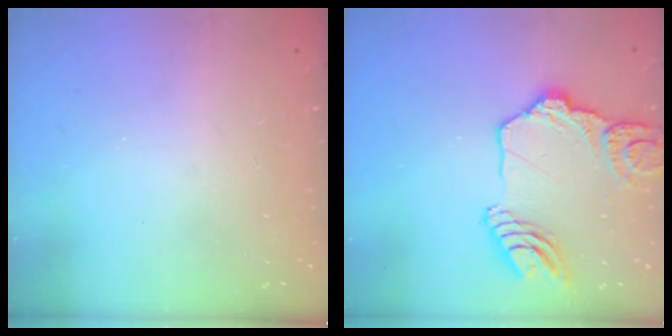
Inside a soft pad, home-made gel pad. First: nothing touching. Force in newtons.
{"total": 15.3, "press": 15.3, "slide": 1.5}